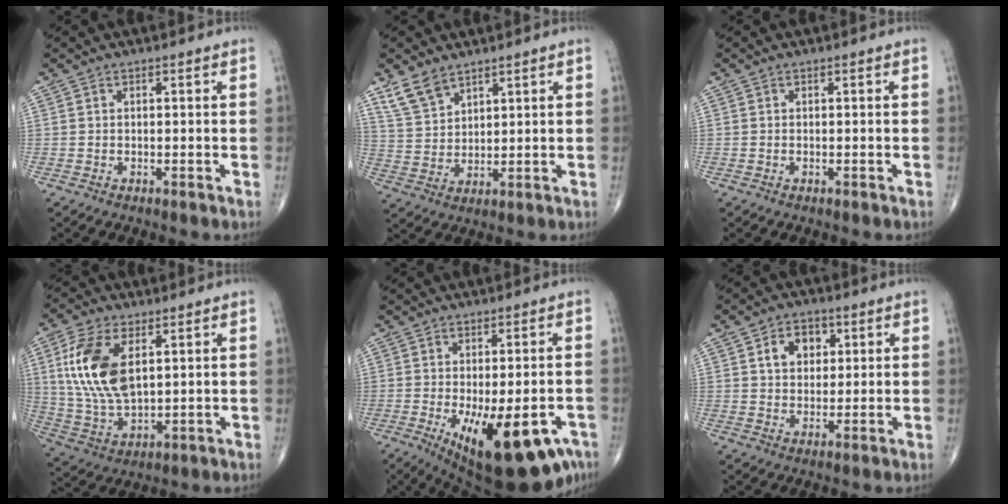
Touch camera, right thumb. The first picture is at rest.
{"total": 6.5, "force": [4.8, 3.3, 2.8], "torque": [-0.047, -0.019, 0.105]}
{"total": 0.0}
{"total": 15.3, "force": [4.4, 8.1, 12.3], "torque": [-0.249, -0.013, 0.092]}
{"total": 18.8, "force": [-8.3, 7.6, 15.1], "torque": [-0.176, -0.008, -0.102]}
{"total": 6.6, "force": [2.2, 4.9, 3.8], "torque": [-0.029, -0.004, 0.033]}